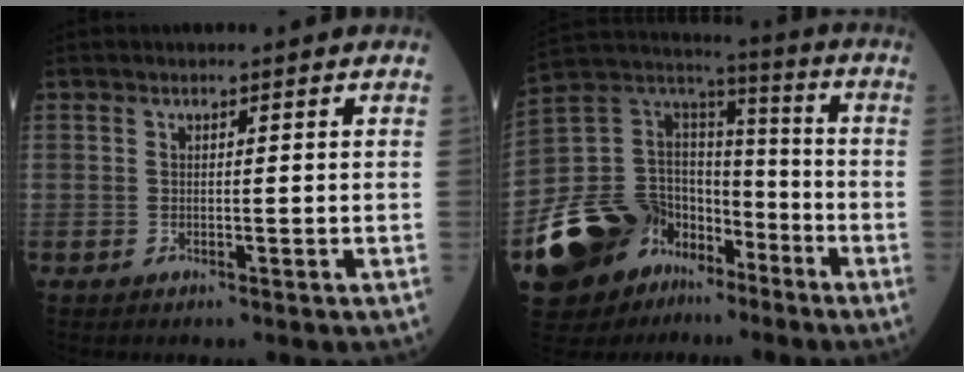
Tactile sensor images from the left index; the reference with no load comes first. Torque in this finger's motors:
{"motor_torque": [0.42, 0.40, 0.72, 0.13]}